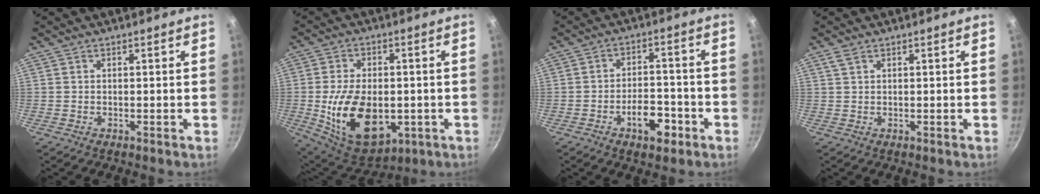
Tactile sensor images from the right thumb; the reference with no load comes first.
{"total": 18.1, "force": [-2.8, 11.3, 13.8], "torque": [-0.221, -0.005, -0.028]}
{"total": 8.0, "force": [-3.8, 4.2, 5.7], "torque": [-0.063, 0.028, -0.058]}
{"total": 1.4, "force": [0.9, 0.6, 0.9], "torque": [-0.018, 0.001, 0.021]}